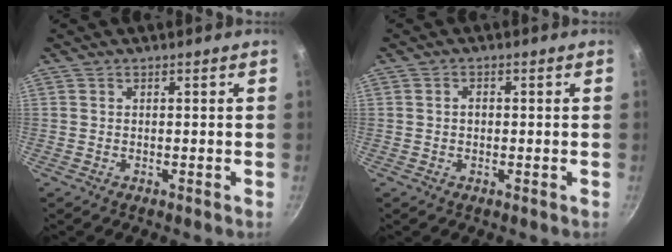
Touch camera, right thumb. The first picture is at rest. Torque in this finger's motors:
{"motor_torque": [0.05, -0.15, 0.06, -0.26, -0.01]}